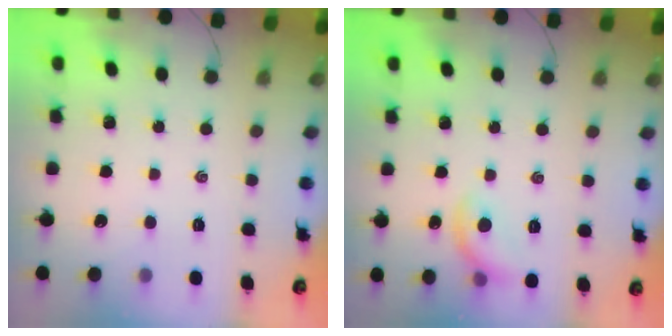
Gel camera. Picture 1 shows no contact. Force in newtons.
{"total": 8.8, "press": 8.7, "slide": 0.4}